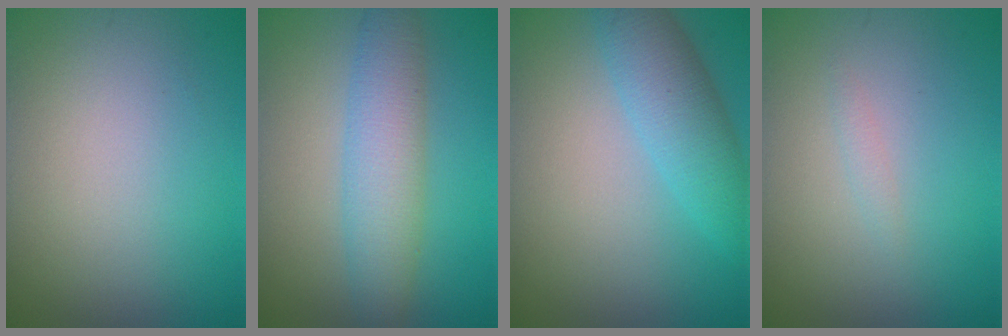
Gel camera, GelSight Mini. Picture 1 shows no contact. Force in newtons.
{"total": 4.5, "press": 4.5, "slide": 0.1}
{"total": 4.4, "press": 4.4, "slide": 0.1}
{"total": 0.6, "press": 0.6, "slide": 0.0}